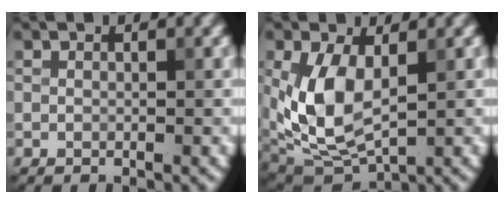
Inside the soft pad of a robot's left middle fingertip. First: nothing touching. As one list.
[{"total": 6.8, "force": [0.6, 3.7, 5.7], "torque": [-0.136, -0.007, 0.015]}]